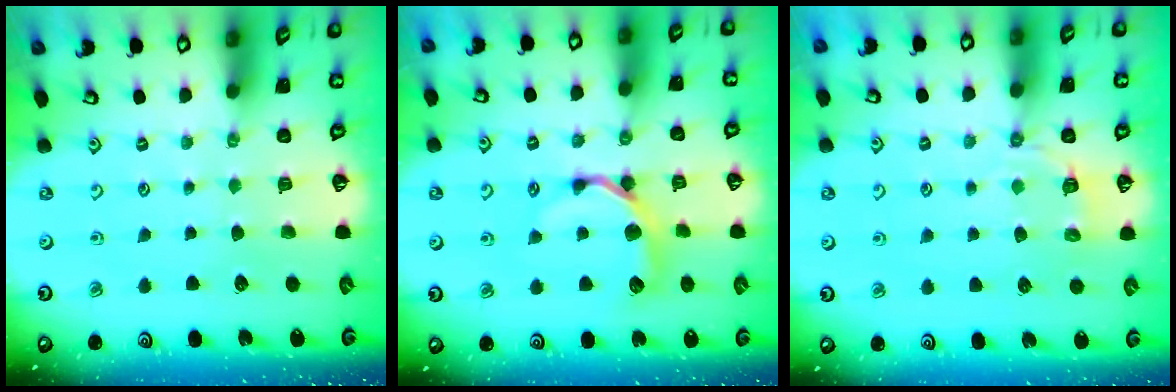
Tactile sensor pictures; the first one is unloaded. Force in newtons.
{"total": 10.1, "press": 10.0, "slide": 1.2}
{"total": 4.5, "press": 4.1, "slide": 2.0}